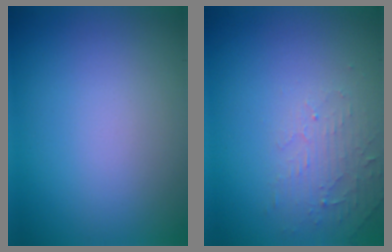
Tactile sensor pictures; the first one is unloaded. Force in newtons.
{"total": 2.4, "press": 2.3, "slide": 0.5}